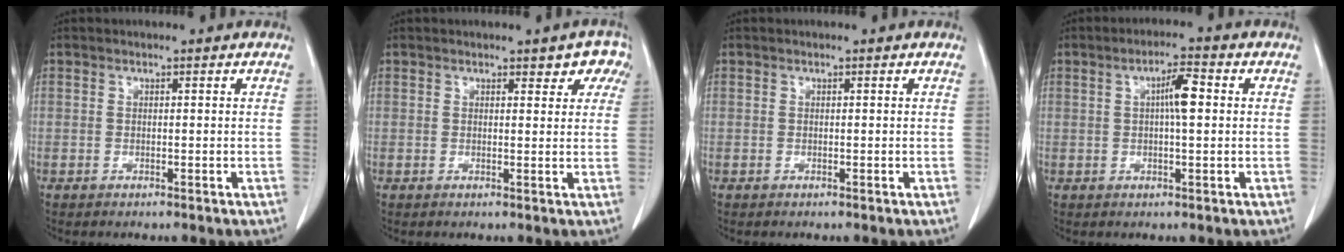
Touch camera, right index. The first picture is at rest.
{"total": 3.8, "force": [2.3, 1.8, 2.5], "torque": [-0.013, 0.005, 0.019]}
{"total": 0.0}
{"total": 4.6, "force": [0.7, 0.7, 4.5], "torque": [-0.077, 0.010, 0.010]}